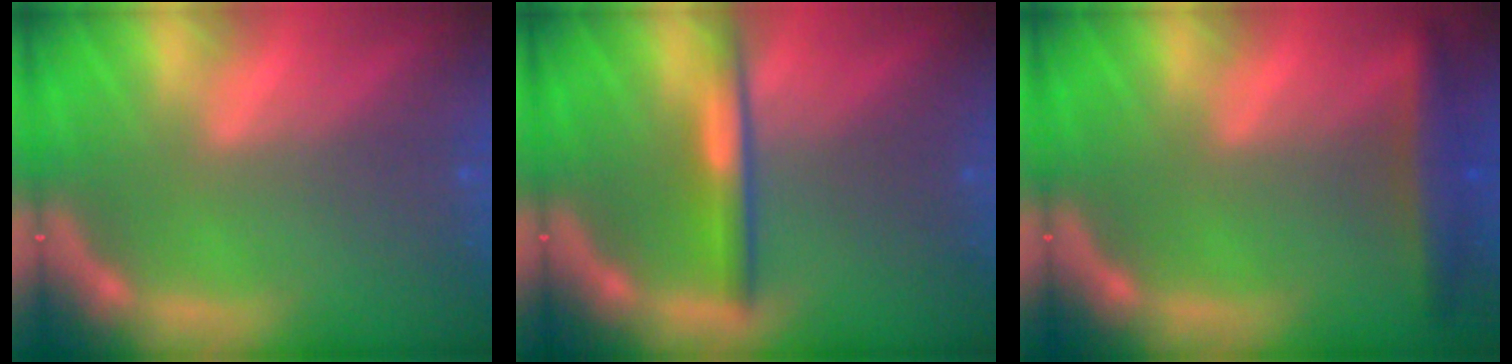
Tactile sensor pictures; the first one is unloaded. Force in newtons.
{"total": 3.0}
{"total": 3.5}